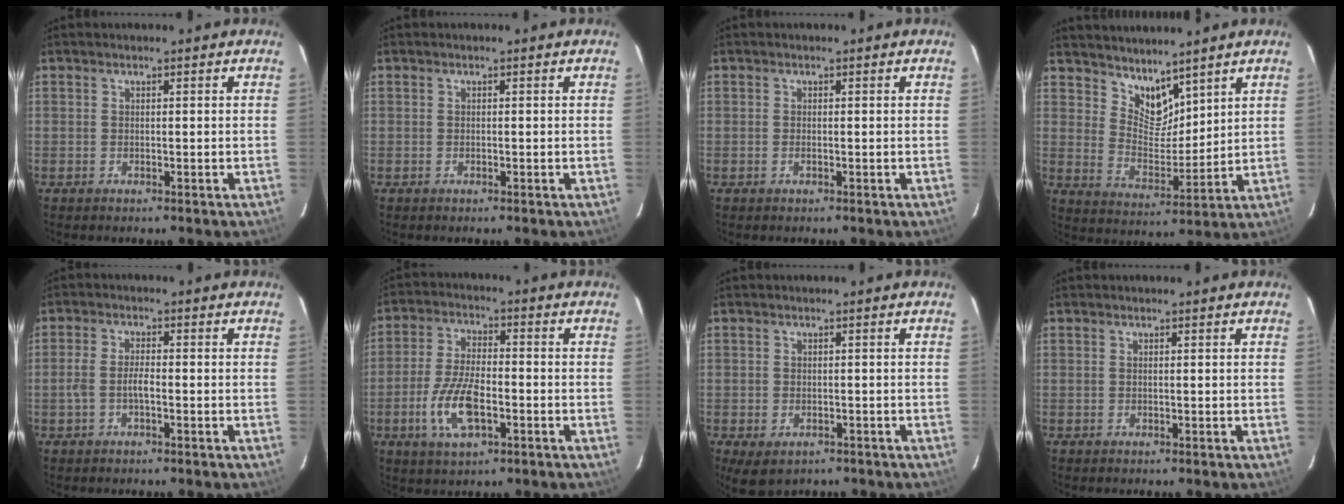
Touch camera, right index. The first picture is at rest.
{"total": 0.0}
{"total": 0.5, "force": [-0.2, 0.2, 0.4], "torque": [-0.007, 0.001, -0.005]}
{"total": 7.6, "force": [6.2, 3.4, 2.7], "torque": [-0.036, -0.003, 0.121]}
{"total": 3.0, "force": [-1.2, 0.9, 2.6], "torque": [-0.057, 0.008, -0.024]}
{"total": 10.3, "force": [-3.7, 4.2, 8.7], "torque": [-0.184, -0.002, -0.068]}
{"total": 4.6, "force": [-2.4, 3.0, 2.4], "torque": [-0.048, -0.015, -0.028]}
{"total": 0.0}